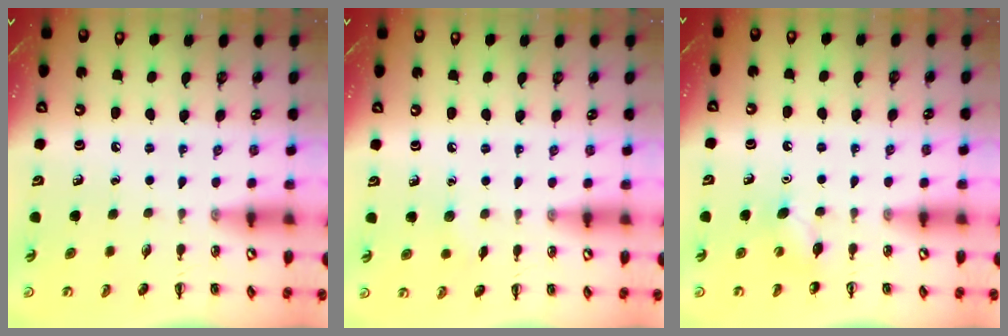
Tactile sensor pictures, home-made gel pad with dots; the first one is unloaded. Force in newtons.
{"total": 3.9, "press": 3.7, "slide": 1.1}
{"total": 4.6, "press": 4.4, "slide": 1.3}